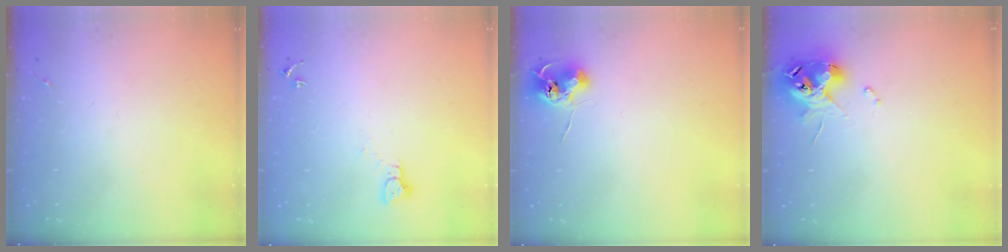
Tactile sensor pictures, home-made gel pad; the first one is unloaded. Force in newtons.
{"total": 2.2, "press": 2.2, "slide": 0.2}
{"total": 7.8, "press": 7.8, "slide": 0.8}
{"total": 12.6, "press": 12.5, "slide": 1.7}